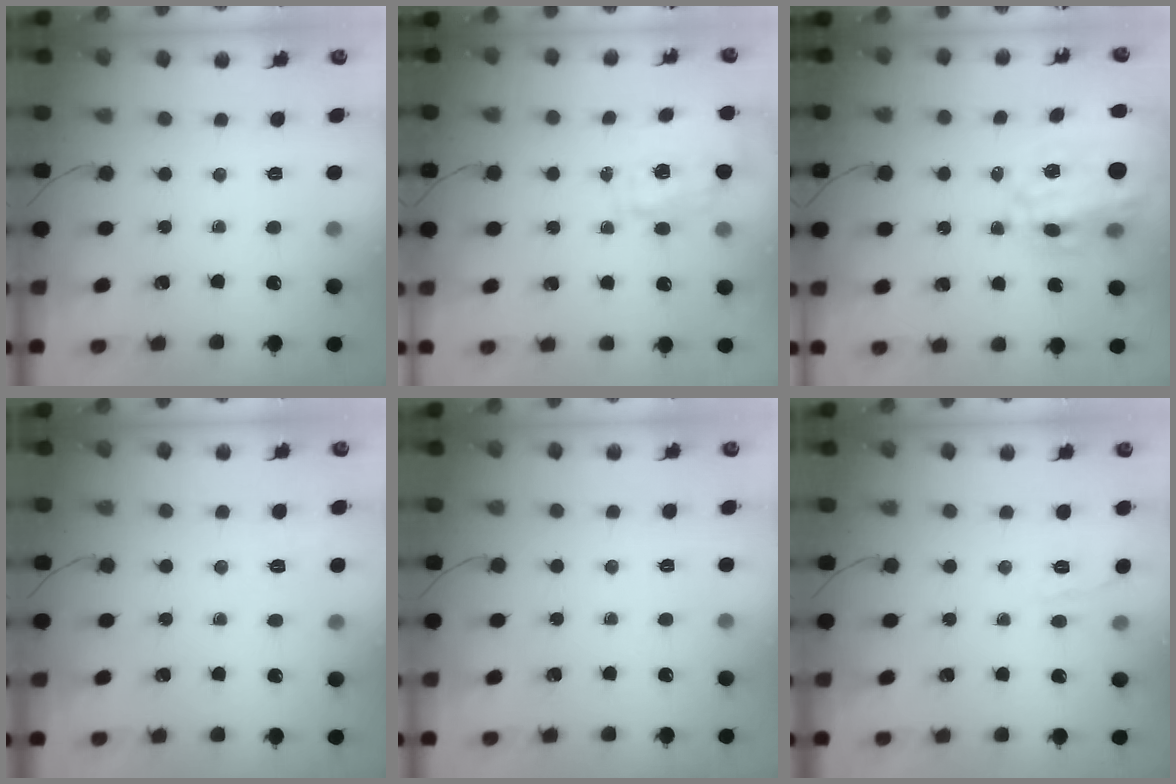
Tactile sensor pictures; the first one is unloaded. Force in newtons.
{"total": 1.8, "press": 1.7, "slide": 0.6}
{"total": 25.7, "press": 25.2, "slide": 5.1}
{"total": 2.0, "press": 1.1, "slide": 1.7}
{"total": 0.0}
{"total": 7.9, "press": 7.6, "slide": 2.0}